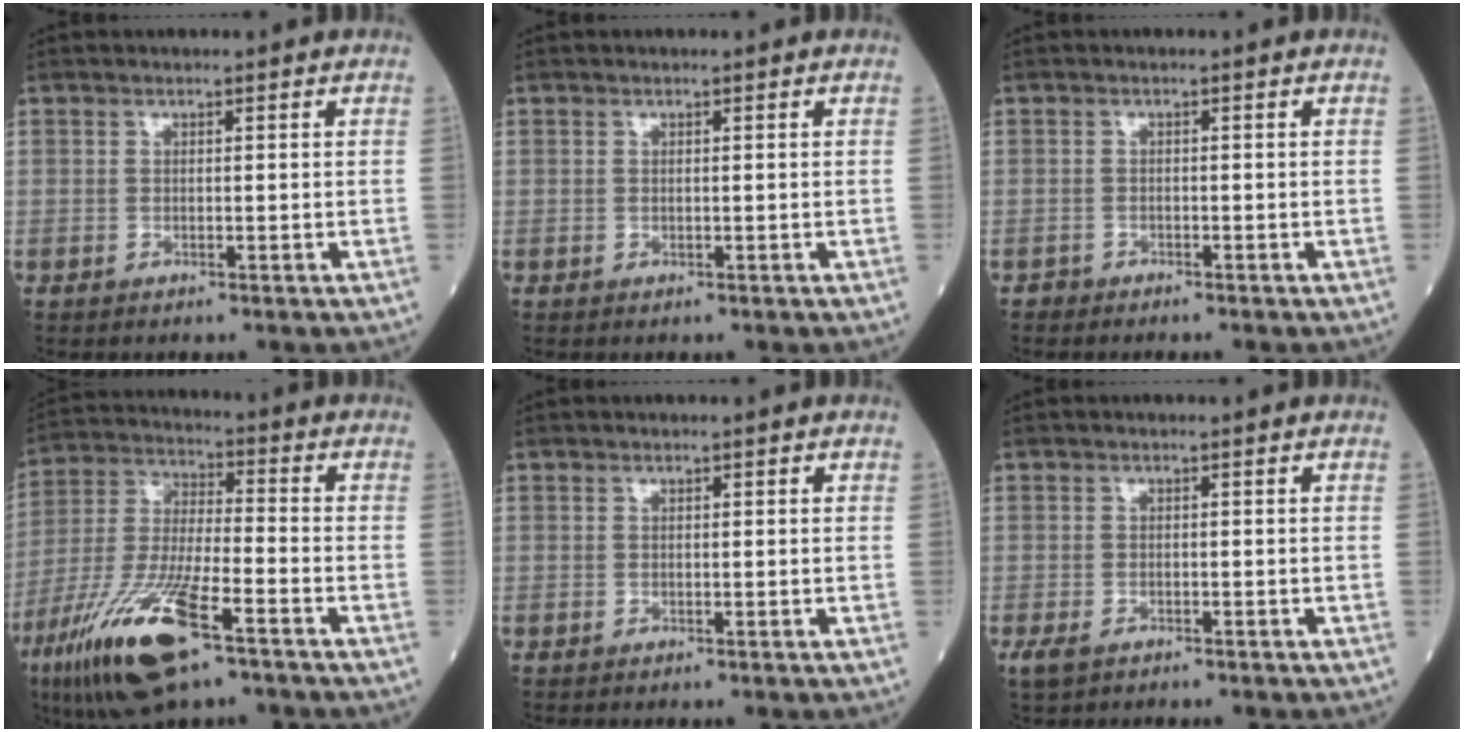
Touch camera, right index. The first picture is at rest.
{"total": 0.0}
{"total": 1.0, "force": [-0.9, 0.2, -0.2], "torque": [0.000, 0.000, -0.021]}
{"total": 17.0, "force": [-9.4, 3.2, 13.7], "torque": [-0.303, -0.037, -0.173]}
{"total": 0.0}
{"total": 2.4, "force": [-1.7, 1.0, 1.3], "torque": [-0.032, -0.005, -0.025]}